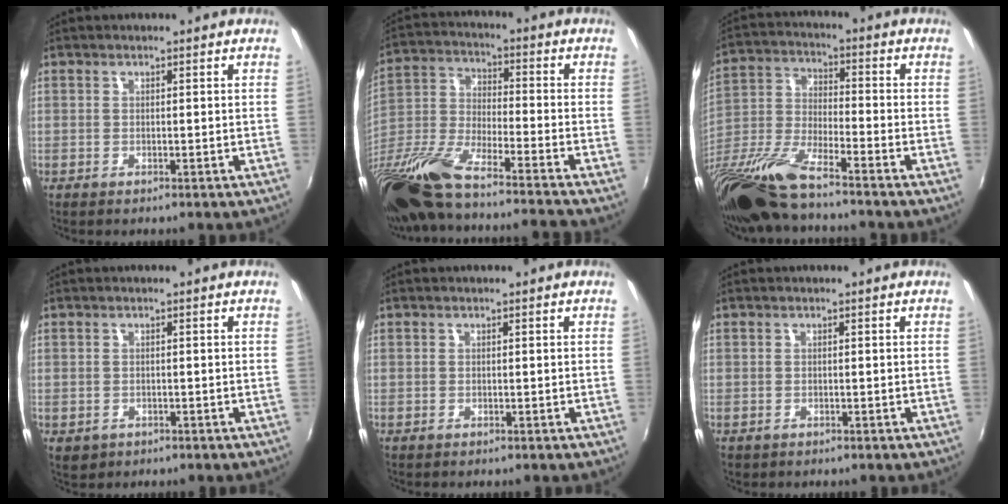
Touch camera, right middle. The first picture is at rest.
{"total": 21.6, "force": [-16.7, 1.6, 13.6], "torque": [-0.257, -0.061, -0.310]}
{"total": 15.5, "force": [-12.2, 1.6, 9.4], "torque": [-0.195, -0.041, -0.240]}
{"total": 2.6, "force": [-0.8, 2.2, 1.1], "torque": [-0.023, -0.006, -0.008]}
{"total": 0.0}
{"total": 0.6, "force": [-0.3, 0.6, 0.1], "torque": [-0.003, -0.003, -0.006]}